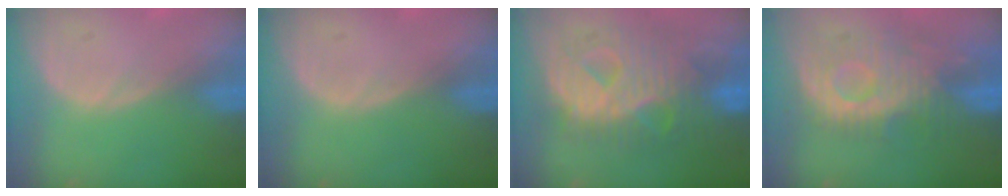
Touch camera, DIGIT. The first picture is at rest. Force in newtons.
{"total": 0.0}
{"total": 12.1, "press": 12.0, "slide": 1.4}
{"total": 10.4, "press": 9.8, "slide": 3.3}